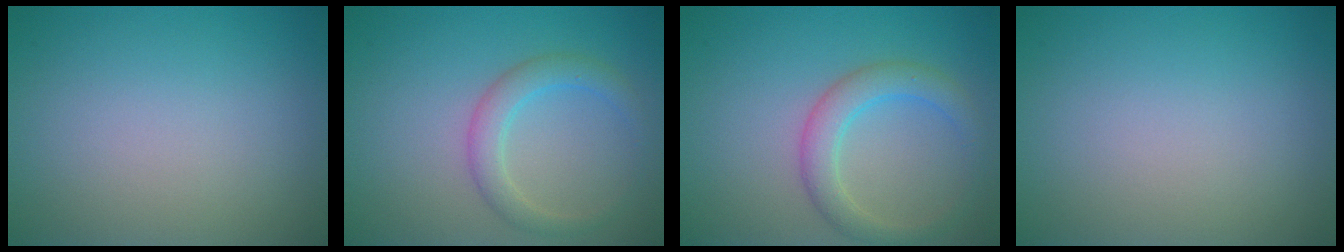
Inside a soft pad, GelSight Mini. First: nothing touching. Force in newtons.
{"total": 2.7, "press": 2.7, "slide": 0.2}
{"total": 3.4, "press": 3.4, "slide": 0.1}
{"total": 0.0}